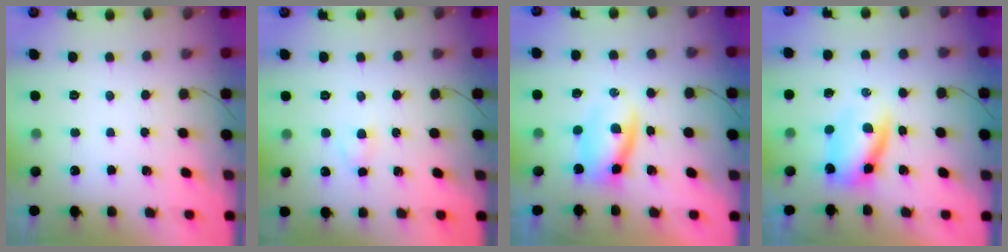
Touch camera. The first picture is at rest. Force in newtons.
{"total": 2.3, "press": 2.1, "slide": 1.0}
{"total": 3.5, "press": 3.4, "slide": 0.9}
{"total": 4.2, "press": 4.1, "slide": 0.8}